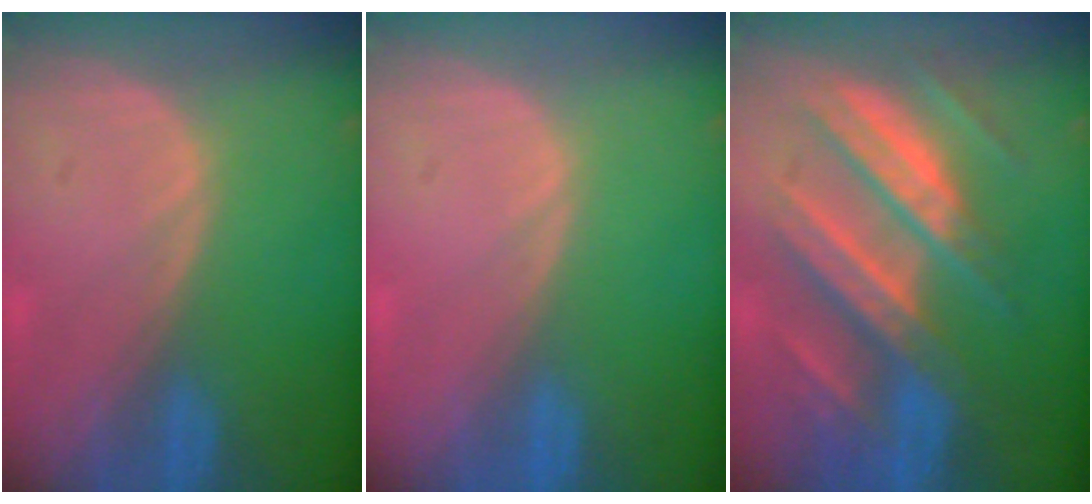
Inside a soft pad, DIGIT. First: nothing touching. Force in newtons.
{"total": 0.0}
{"total": 11.4, "press": 11.3, "slide": 1.0}